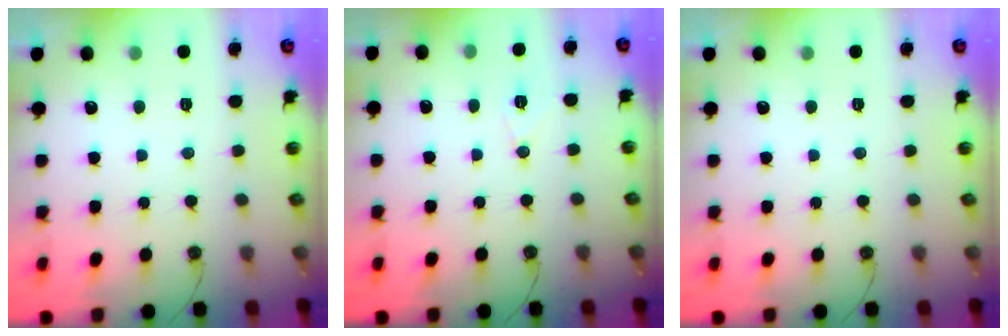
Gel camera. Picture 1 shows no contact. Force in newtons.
{"total": 6.0, "press": 5.5, "slide": 2.3}
{"total": 0.0}